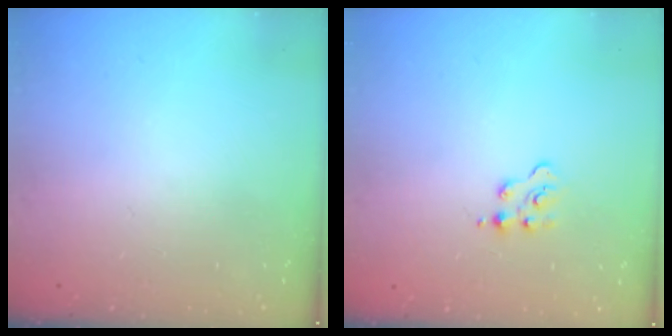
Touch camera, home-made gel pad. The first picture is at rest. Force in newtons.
{"total": 2.1, "press": 2.1, "slide": 0.5}